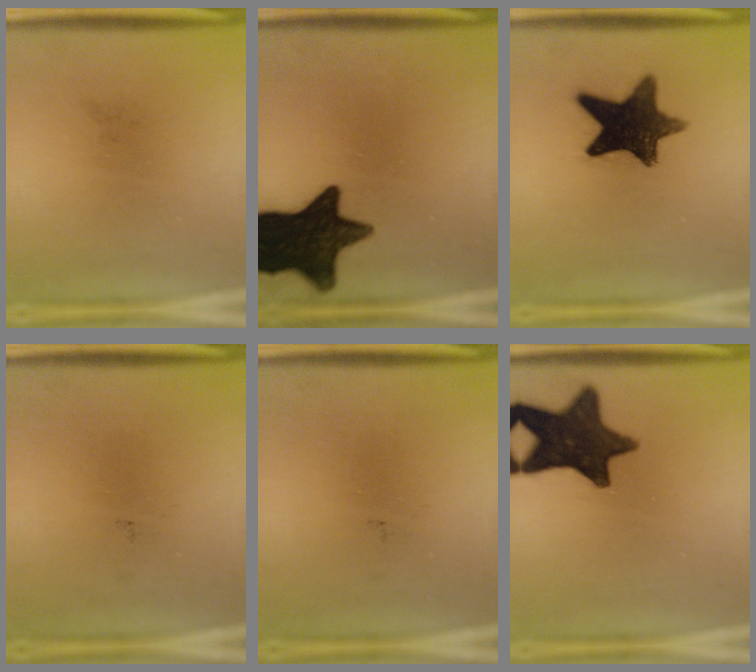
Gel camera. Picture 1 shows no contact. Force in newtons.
{"total": 16.3}
{"total": 13.4}
{"total": 0.0}
{"total": 0.0}
{"total": 14.3}